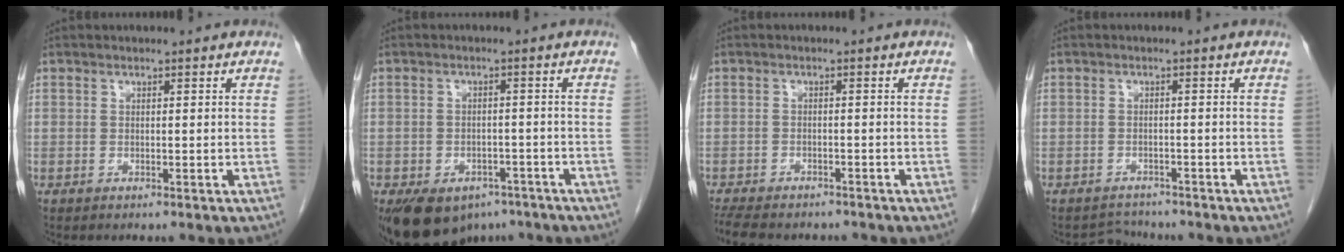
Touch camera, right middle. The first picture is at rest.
{"total": 10.0, "force": [-6.7, 6.2, 4.1], "torque": [-0.068, 0.010, -0.096]}
{"total": 11.2, "force": [-9.5, 3.9, 4.4], "torque": [-0.097, -0.006, -0.129]}
{"total": 2.6, "force": [-2.3, 0.7, -0.9], "torque": [0.013, -0.005, -0.038]}